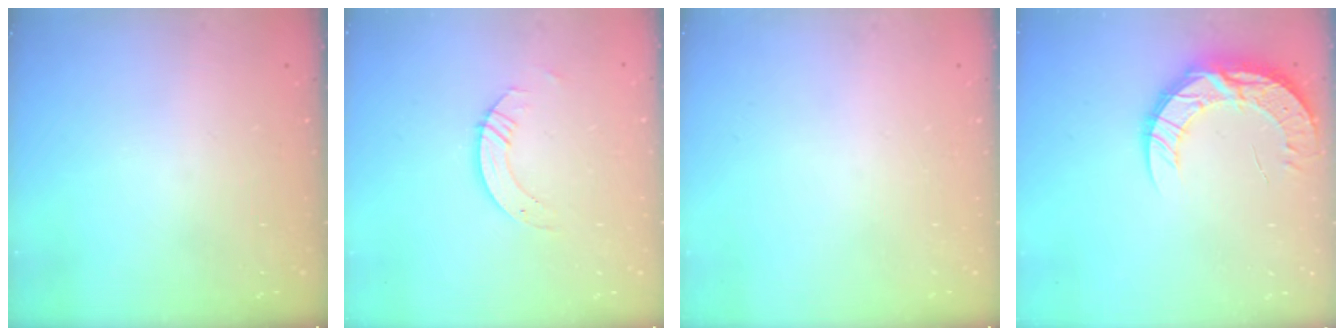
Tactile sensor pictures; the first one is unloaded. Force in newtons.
{"total": 3.9, "press": 3.9, "slide": 0.4}
{"total": 0.0}
{"total": 13.0, "press": 12.9, "slide": 1.0}